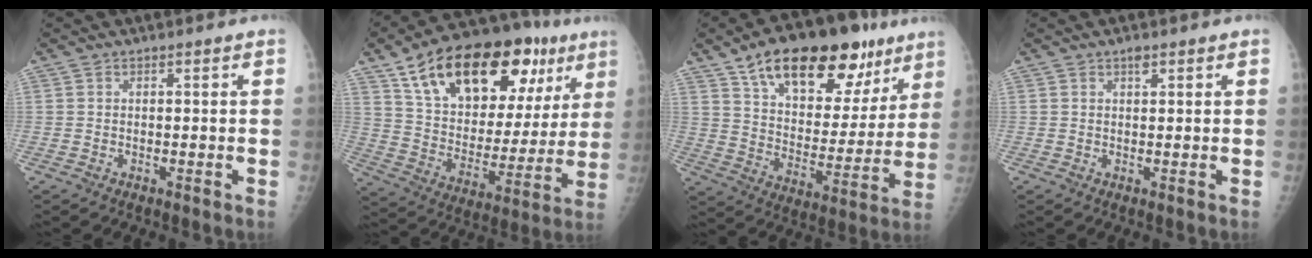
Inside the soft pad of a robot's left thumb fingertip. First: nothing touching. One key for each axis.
{"total": 29.0, "fx": 14.9, "fy": 14.4, "fz": 20.3, "tx": -0.279, "ty": -0.007, "tz": 0.243}
{"total": 25.7, "fx": 15.5, "fy": 12.5, "fz": 16.4, "tx": -0.211, "ty": -0.028, "tz": 0.244}
{"total": 1.4, "fx": 0.9, "fy": 0.6, "fz": 0.9, "tx": -0.008, "ty": -0.002, "tz": 0.012}